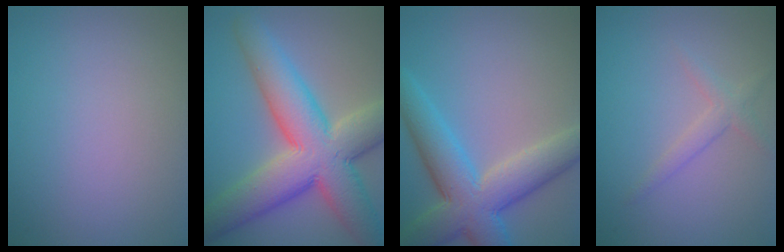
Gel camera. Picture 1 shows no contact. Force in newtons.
{"total": 11.5, "press": 11.5, "slide": 0.5}
{"total": 8.2, "press": 8.2, "slide": 0.5}
{"total": 1.6, "press": 1.6, "slide": 0.1}